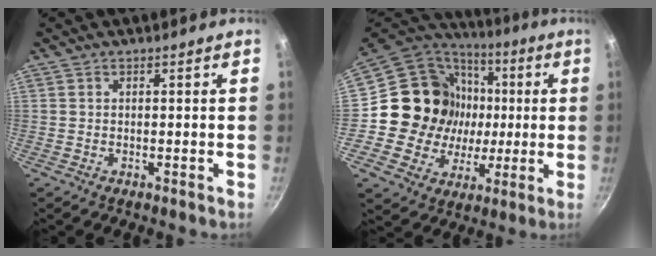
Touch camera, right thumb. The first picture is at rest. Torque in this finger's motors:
{"motor_torque": [1.36, 3.16, 0.61, -0.77, 0.08]}